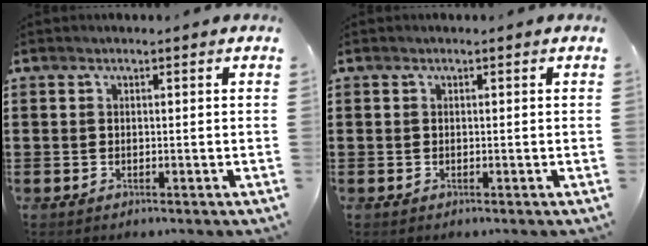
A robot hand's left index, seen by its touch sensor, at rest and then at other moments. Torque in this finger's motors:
{"motor_torque": [0.01, 0.01, 0.00, 0.00]}